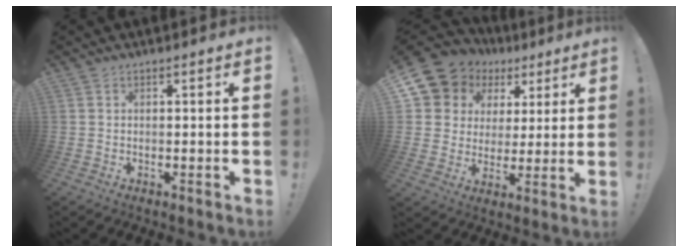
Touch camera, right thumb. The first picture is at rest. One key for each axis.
{"total": 10.2, "fx": 5.6, "fy": 8.2, "fz": 2.4, "tx": -0.044, "ty": -0.045, "tz": 0.117}